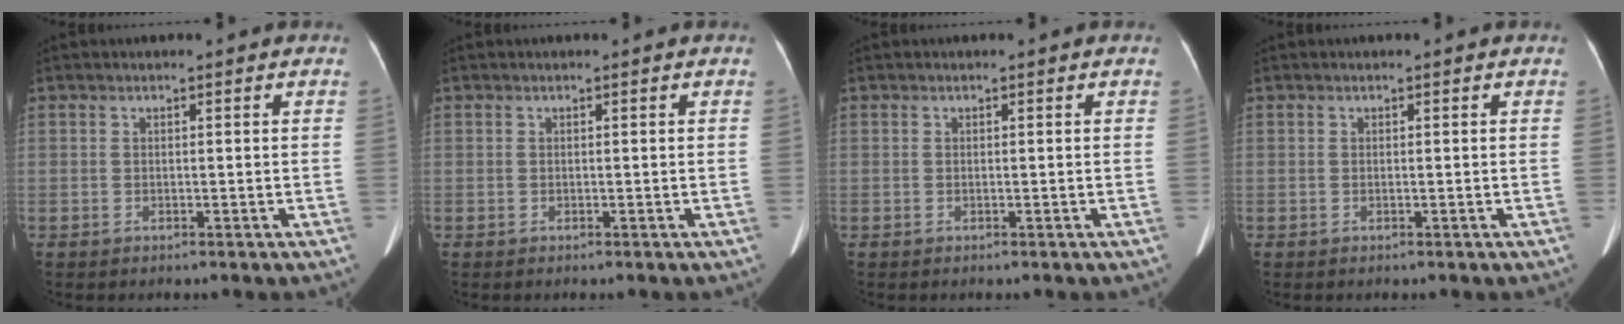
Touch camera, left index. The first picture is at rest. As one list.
[{"total": 0.0}, {"total": 0.0}, {"total": 0.0}]